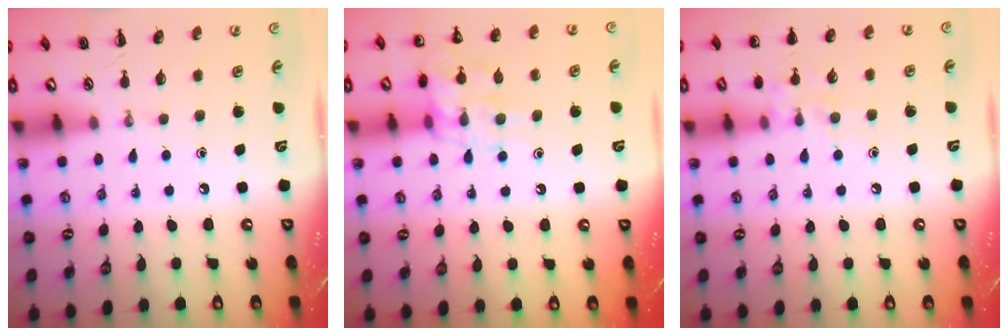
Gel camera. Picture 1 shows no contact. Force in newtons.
{"total": 14.5, "press": 14.4, "slide": 1.9}
{"total": 7.6, "press": 7.5, "slide": 1.2}